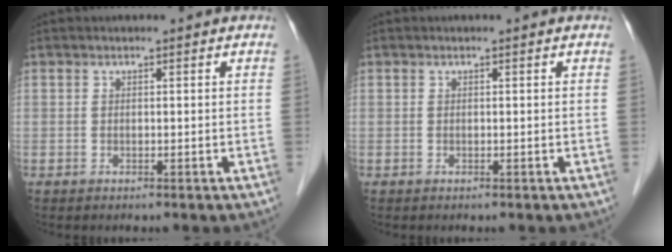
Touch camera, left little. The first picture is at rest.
{"total": 0.0}